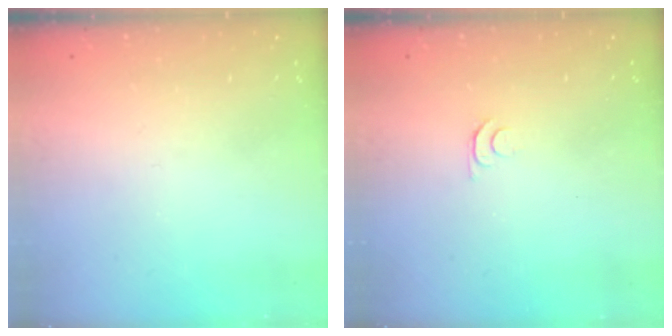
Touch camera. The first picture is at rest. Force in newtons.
{"total": 4.4, "press": 4.3, "slide": 0.6}